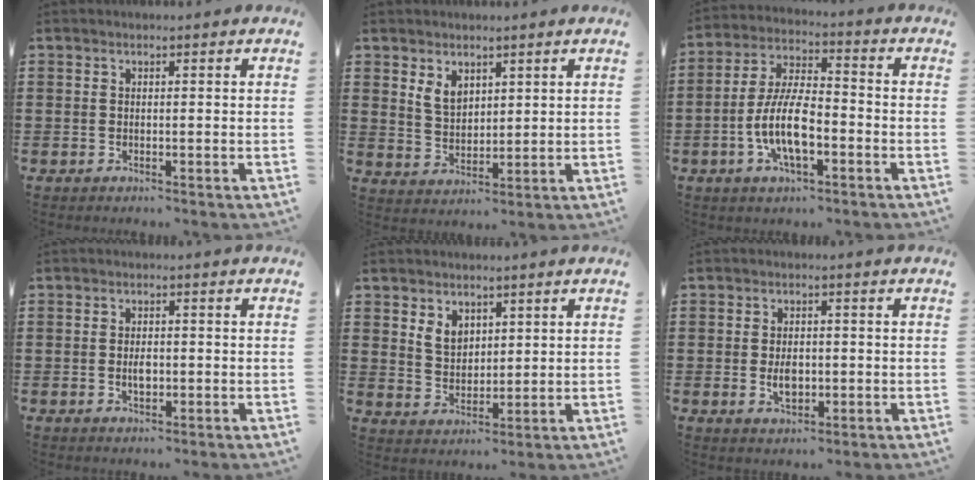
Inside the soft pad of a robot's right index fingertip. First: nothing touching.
{"total": 3.9, "force": [2.4, 2.5, 1.8], "torque": [-0.046, 0.008, 0.045]}
{"total": 9.9, "force": [-3.1, 3.6, 8.7], "torque": [-0.201, -0.012, -0.064]}
{"total": 2.5, "force": [-0.4, 1.2, 2.1], "torque": [-0.040, 0.001, -0.008]}
{"total": 4.1, "force": [2.4, 3.1, 1.5], "torque": [-0.042, 0.011, 0.044]}
{"total": 3.6, "force": [-0.5, 2.1, 2.8], "torque": [-0.048, 0.000, -0.011]}